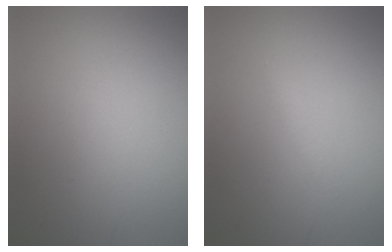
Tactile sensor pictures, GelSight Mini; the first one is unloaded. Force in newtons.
{"total": 0.6, "press": 0.6, "slide": 0.1}